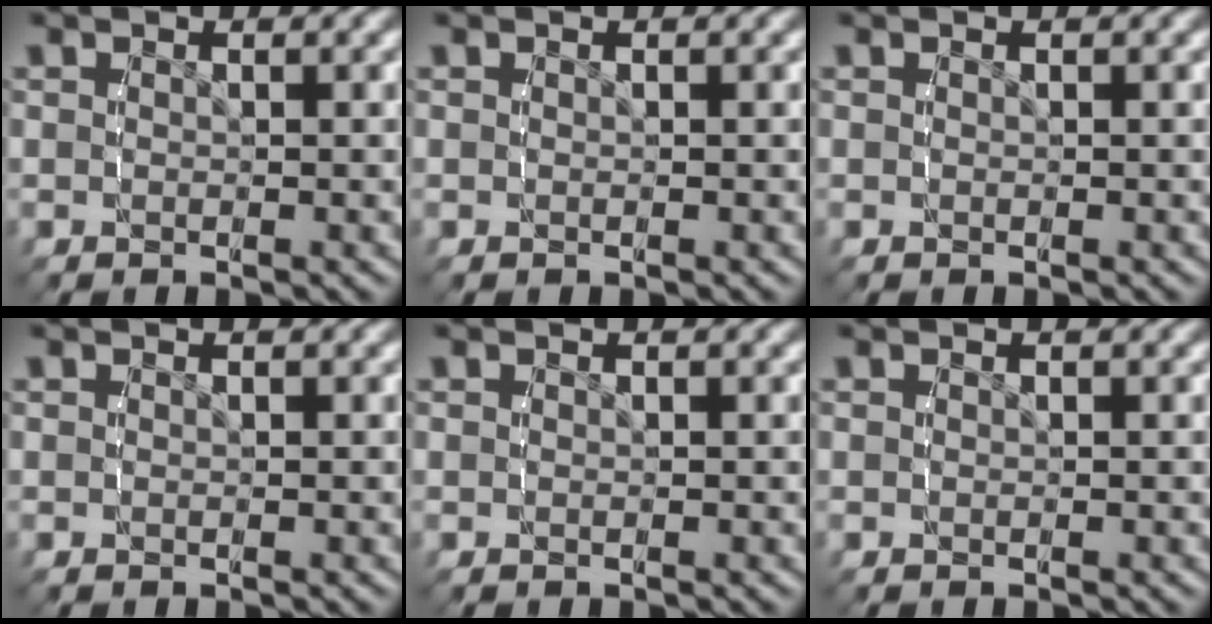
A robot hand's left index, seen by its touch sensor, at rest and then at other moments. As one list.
[{"total": 0.0}, {"total": 0.0}, {"total": 0.0}, {"total": 0.0}, {"total": 0.0}]